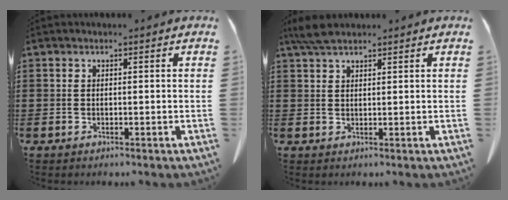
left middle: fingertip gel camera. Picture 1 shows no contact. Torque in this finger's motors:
{"motor_torque": [1.33, 0.80, 0.27, 0.05]}